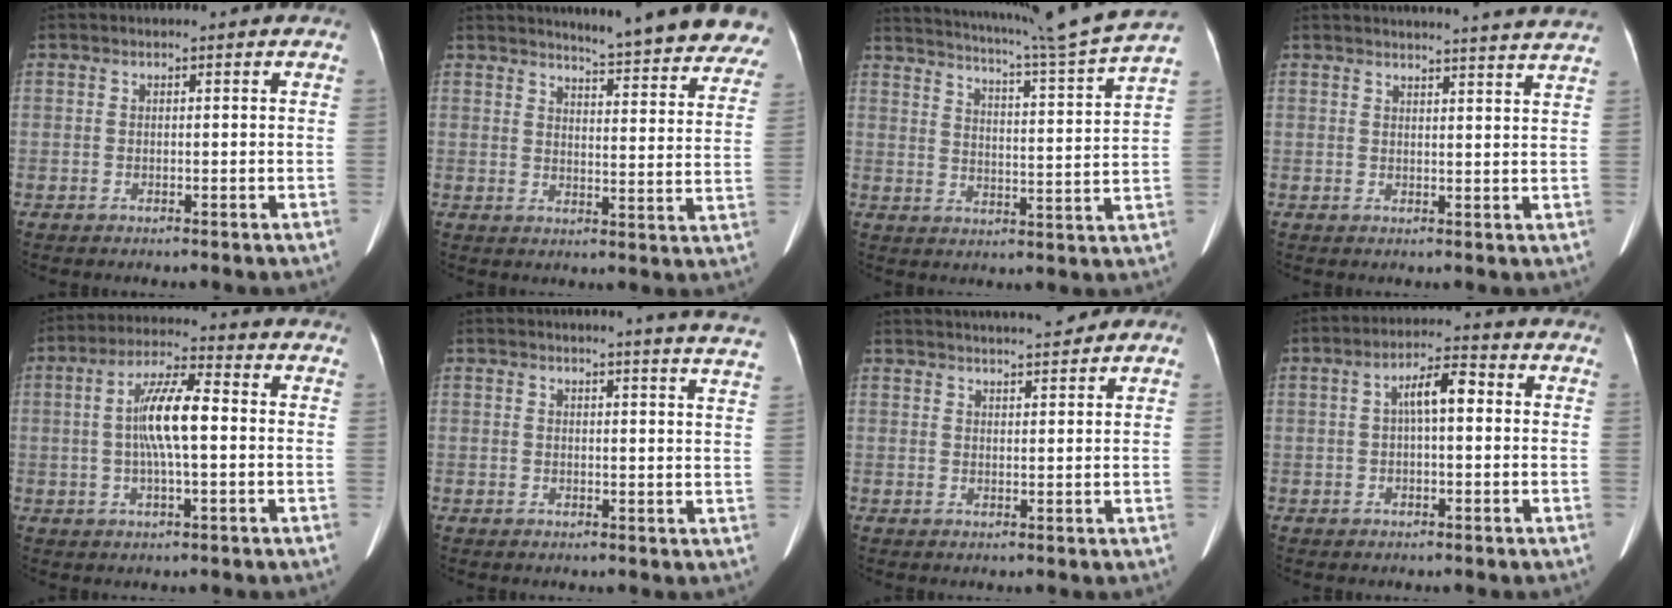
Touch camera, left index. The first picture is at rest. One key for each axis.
{"total": 20.3, "fx": 18.8, "fy": 1.9, "fz": 7.3, "tx": -0.078, "ty": -0.068, "tz": 0.211}
{"total": 17.1, "fx": 15.1, "fy": -2.6, "fz": 7.5, "tx": -0.136, "ty": -0.047, "tz": 0.199}
{"total": 15.0, "fx": 14.5, "fy": -0.9, "fz": 4.0, "tx": -0.053, "ty": -0.036, "tz": 0.157}
{"total": 8.7, "fx": 0.2, "fy": 1.5, "fz": 8.6, "tx": -0.165, "ty": 0.013, "tz": -0.001}
{"total": 13.2, "fx": 12.5, "fy": -1.0, "fz": 4.2, "tx": -0.047, "ty": -0.070, "tz": 0.119}
{"total": 8.9, "fx": 8.2, "fy": 0.4, "fz": 3.4, "tx": -0.049, "ty": 0.015, "tz": 0.113}
{"total": 5.2, "fx": 0.7, "fy": 1.5, "fz": 5.0, "tx": -0.086, "ty": 0.023, "tz": 0.010}